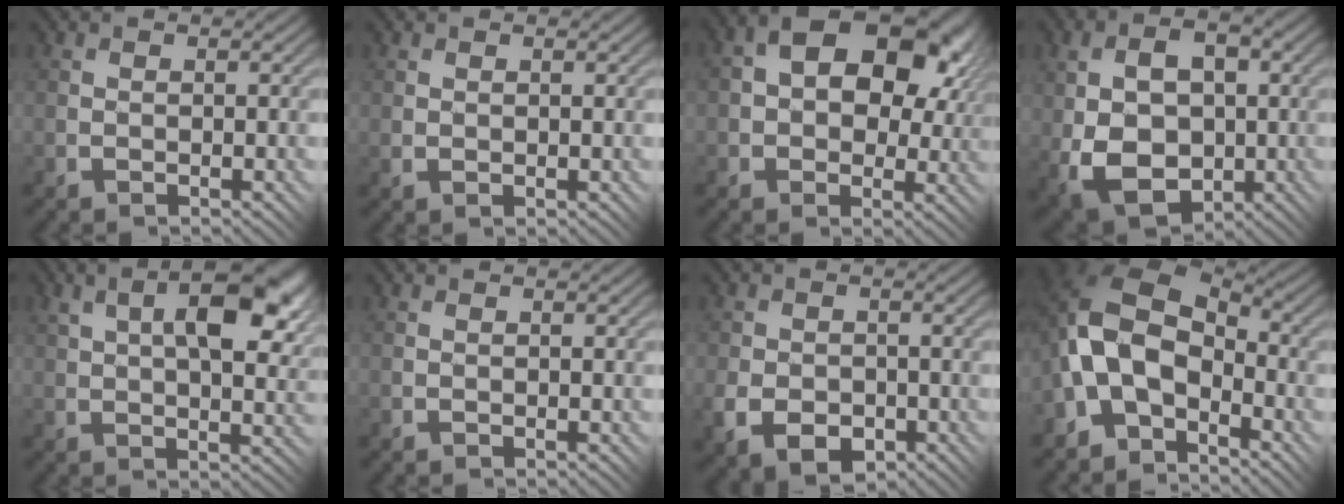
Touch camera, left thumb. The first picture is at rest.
{"total": 0.7, "force": [0.3, 0.2, 0.6], "torque": [-0.013, 0.001, 0.011]}
{"total": 13.7, "force": [3.7, 9.3, 9.4], "torque": [-0.132, 0.026, 0.062]}
{"total": 11.4, "force": [-0.9, 8.0, 8.1], "torque": [-0.149, -0.008, -0.007]}
{"total": 11.4, "force": [4.5, 4.9, 9.3], "torque": [-0.150, 0.008, 0.074]}
{"total": 0.0}
{"total": 6.0, "force": [-2.6, 4.2, 3.3], "torque": [-0.064, -0.017, -0.043]}
{"total": 11.2, "force": [-3.5, 7.7, 7.4], "torque": [-0.153, -0.002, -0.077]}